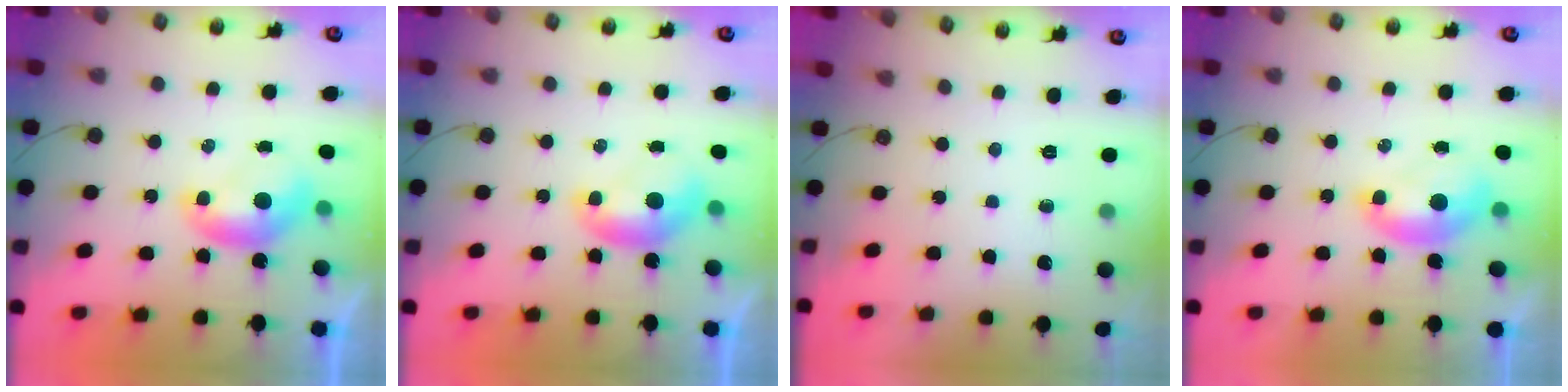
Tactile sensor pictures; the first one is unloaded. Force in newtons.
{"total": 0.0}
{"total": 0.0}
{"total": 1.7, "press": 1.6, "slide": 0.6}